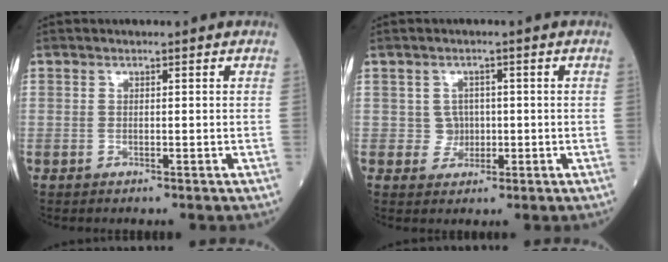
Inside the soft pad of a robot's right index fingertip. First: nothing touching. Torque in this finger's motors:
{"motor_torque": [-0.05, -0.08, 0.02, 0.01]}